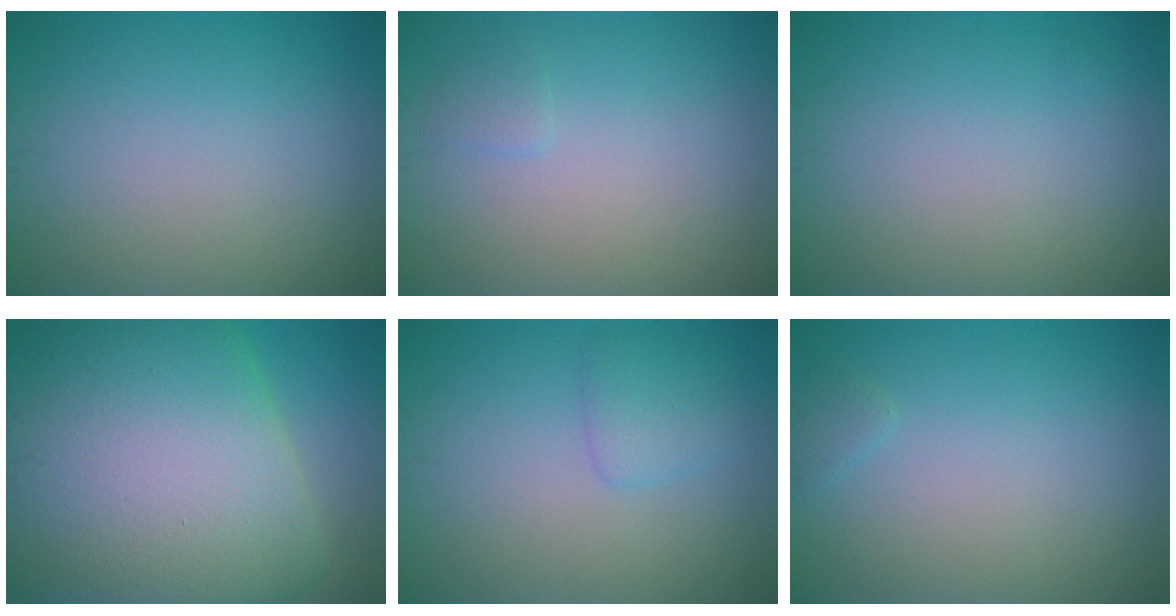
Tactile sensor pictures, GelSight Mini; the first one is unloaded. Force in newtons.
{"total": 0.8, "press": 0.8, "slide": 0.1}
{"total": 0.0}
{"total": 19.7, "press": 19.7, "slide": 0.4}
{"total": 1.8, "press": 1.8, "slide": 0.1}
{"total": 0.6, "press": 0.6, "slide": 0.1}